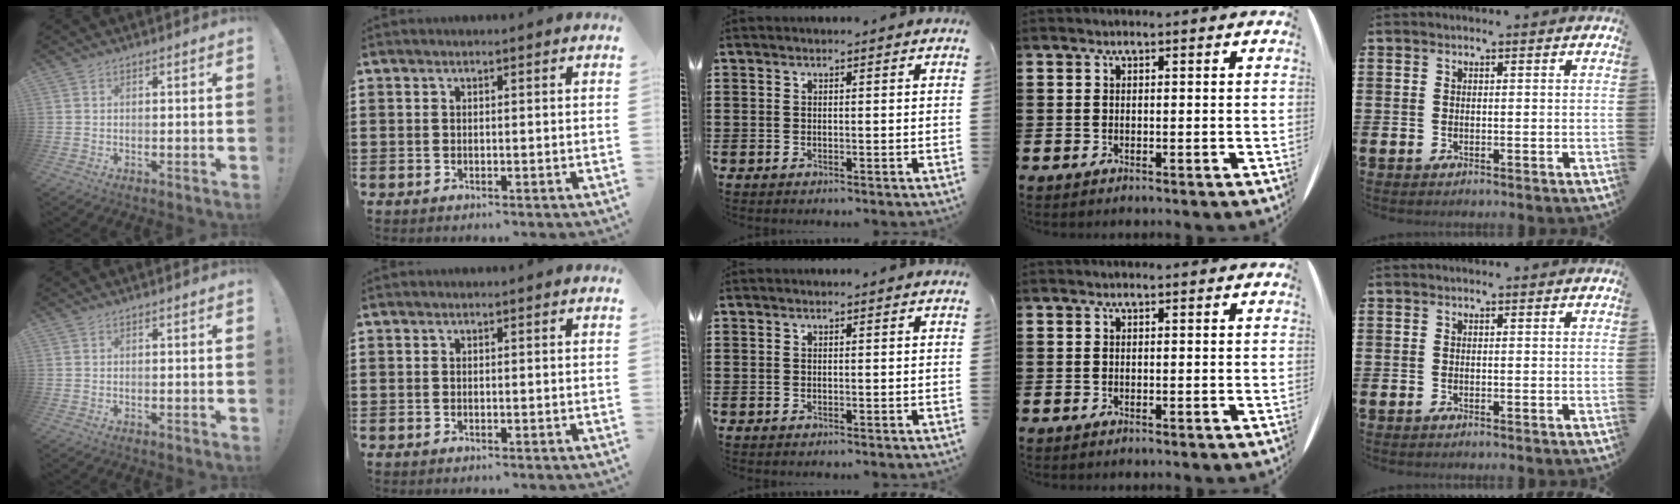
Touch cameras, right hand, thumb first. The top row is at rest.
{}